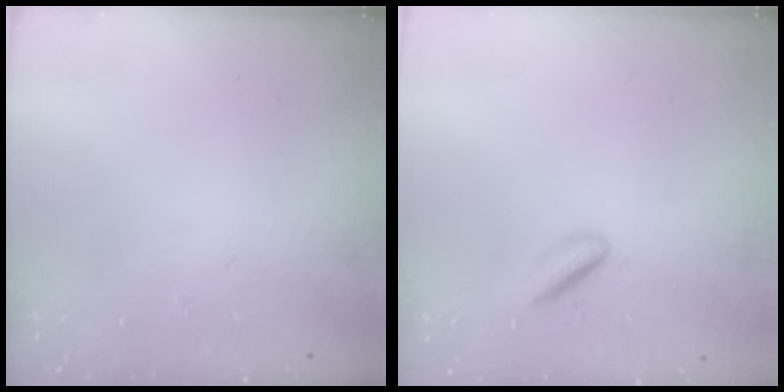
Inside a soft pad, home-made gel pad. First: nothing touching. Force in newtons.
{"total": 3.2, "press": 3.0, "slide": 1.1}